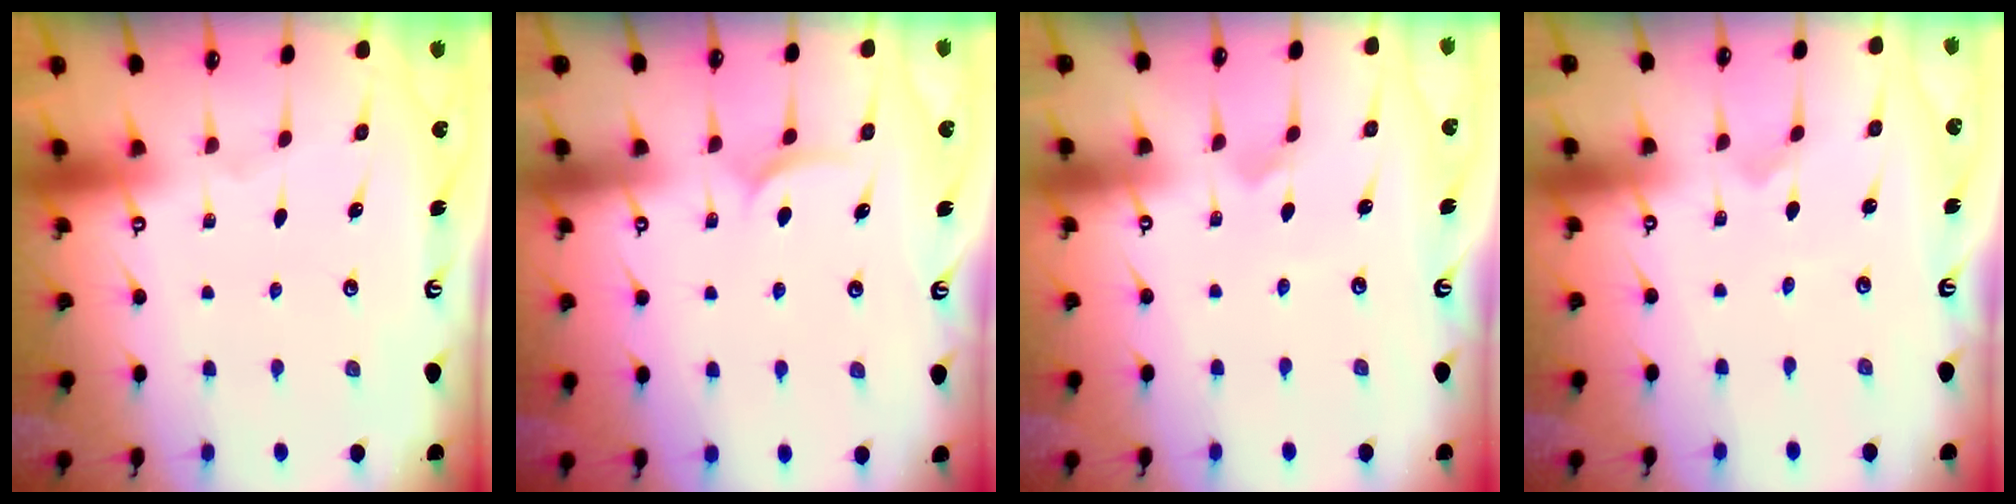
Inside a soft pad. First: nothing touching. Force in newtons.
{"total": 6.3, "press": 6.3, "slide": 0.4}
{"total": 2.3, "press": 2.3, "slide": 0.2}
{"total": 0.0}